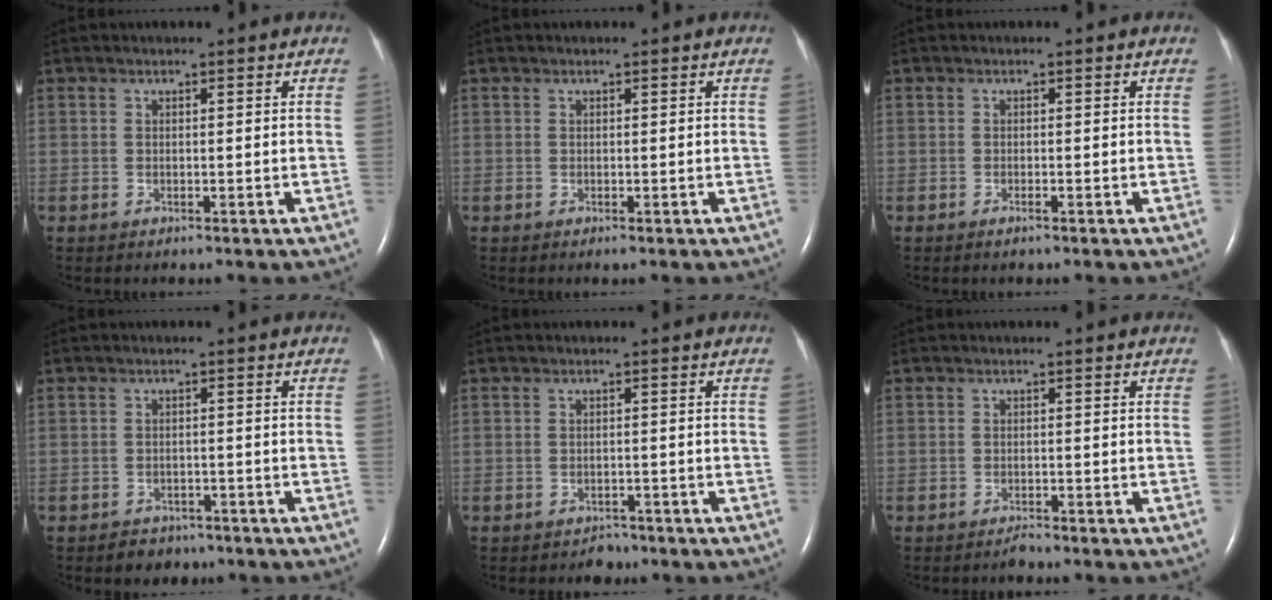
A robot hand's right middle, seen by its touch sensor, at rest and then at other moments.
{"total": 0.0}
{"total": 0.7, "force": [-0.5, 0.0, 0.5], "torque": [-0.014, -0.001, -0.008]}
{"total": 3.0, "force": [-2.3, 1.9, 0.2], "torque": [-0.014, 0.007, -0.031]}
{"total": 1.6, "force": [-1.3, 1.0, 0.0], "torque": [-0.009, 0.004, -0.019]}
{"total": 0.9, "force": [-0.9, 0.1, 0.2], "torque": [-0.006, -0.002, -0.013]}